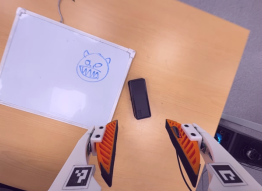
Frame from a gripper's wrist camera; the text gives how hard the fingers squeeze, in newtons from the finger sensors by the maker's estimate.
{"total": 0.0}